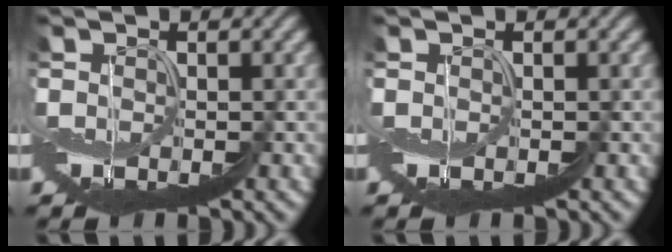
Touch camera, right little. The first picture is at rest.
{"total": 0.0}